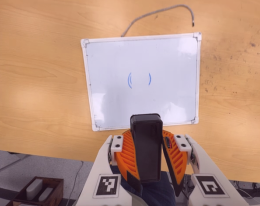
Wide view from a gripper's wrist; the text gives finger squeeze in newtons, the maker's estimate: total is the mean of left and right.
{"total": 10.2, "left": 10.0, "right": 10.3}